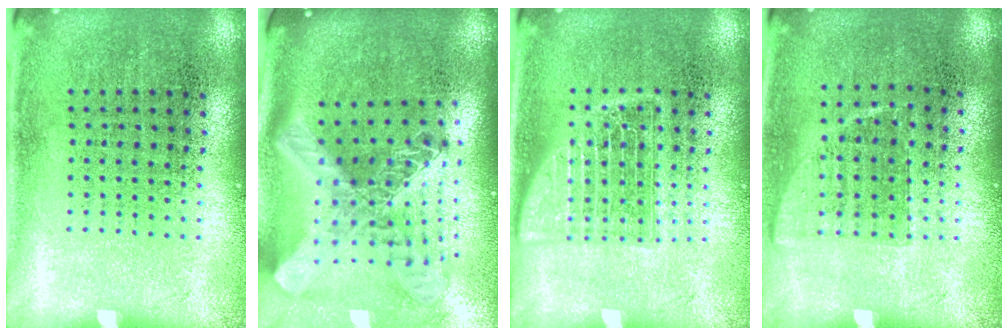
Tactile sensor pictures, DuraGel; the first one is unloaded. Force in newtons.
{"total": 3.0, "press": 2.1, "slide": 2.1}
{"total": 2.5, "press": 2.4, "slide": 0.3}
{"total": 0.7, "press": 0.7, "slide": 0.2}